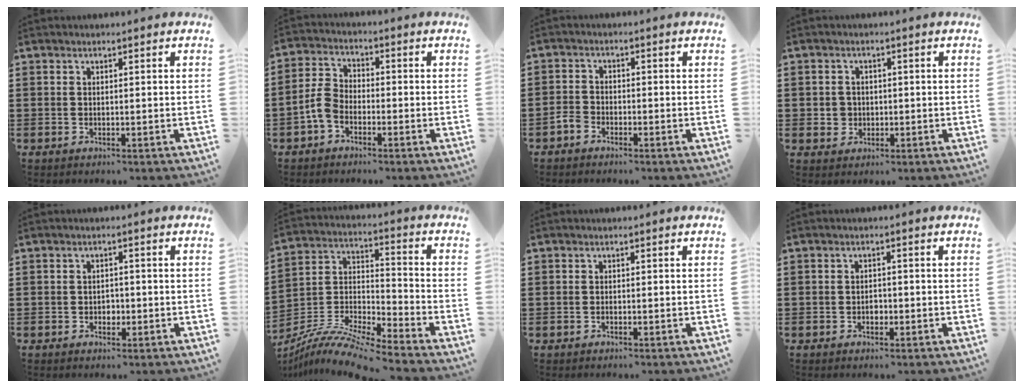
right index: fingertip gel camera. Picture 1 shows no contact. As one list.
[{"total": 4.7, "force": [-2.2, 2.9, 3.0], "torque": [-0.090, -0.001, -0.050]}, {"total": 2.3, "force": [-1.8, 1.1, 0.7], "torque": [-0.024, 0.001, -0.039]}, {"total": 2.8, "force": [-0.4, 2.7, 0.6], "torque": [-0.022, 0.007, -0.011]}, {"total": 1.5, "force": [-0.4, 1.2, 0.9], "torque": [-0.020, 0.001, -0.009]}, {"total": 9.3, "force": [-8.5, 0.7, 3.6], "torque": [-0.079, 0.003, -0.174]}, {"total": 0.5, "force": [-0.3, 0.4, 0.1], "torque": [-0.003, 0.001, -0.007]}, {"total": 1.3, "force": [-0.4, 0.9, 0.9], "torque": [-0.019, 0.000, -0.008]}]